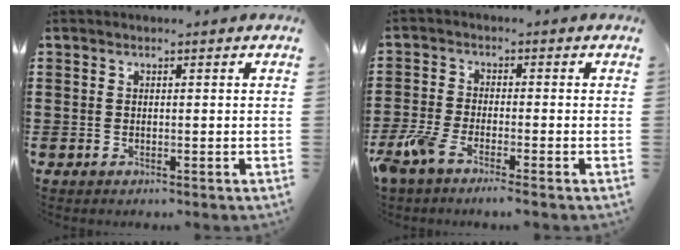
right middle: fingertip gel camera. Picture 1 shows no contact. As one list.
[{"total": 4.2, "force": [-3.2, 0.7, 2.6], "torque": [-0.080, -0.014, -0.069]}]